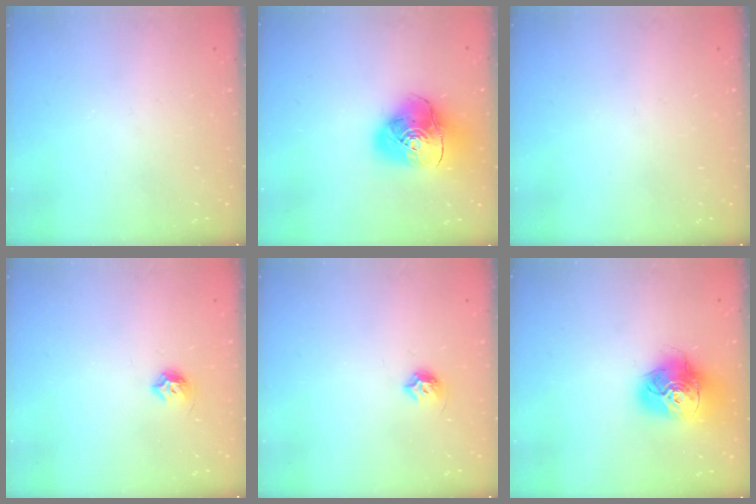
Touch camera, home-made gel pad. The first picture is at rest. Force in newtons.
{"total": 14.0, "press": 13.9, "slide": 1.8}
{"total": 0.0}
{"total": 6.0, "press": 5.9, "slide": 1.1}
{"total": 6.0, "press": 5.9, "slide": 1.1}
{"total": 16.4, "press": 16.4, "slide": 1.7}